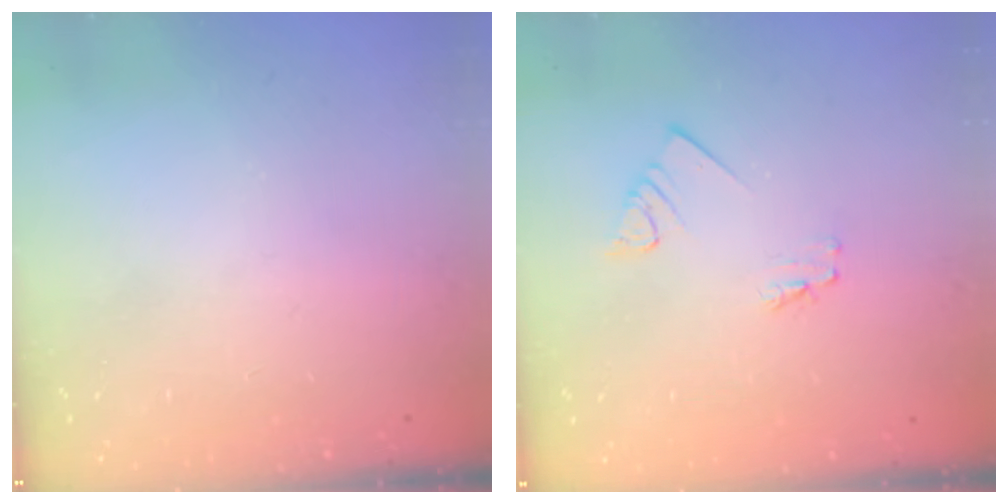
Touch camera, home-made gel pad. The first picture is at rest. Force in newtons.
{"total": 1.4, "press": 1.4, "slide": 0.1}